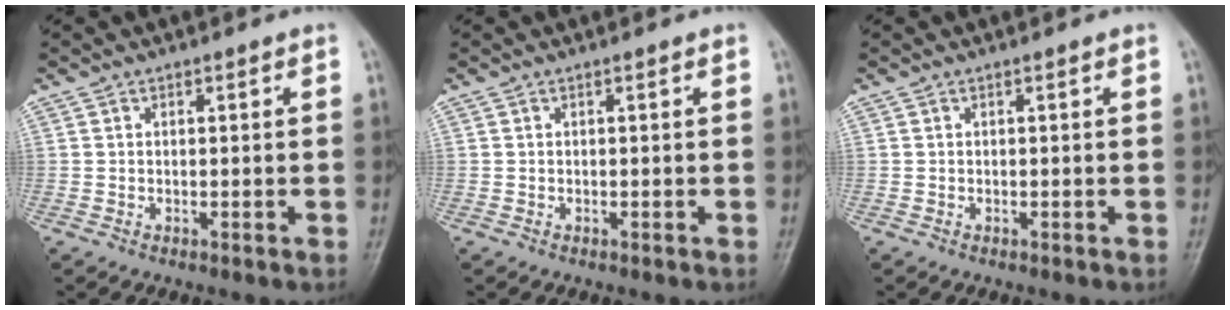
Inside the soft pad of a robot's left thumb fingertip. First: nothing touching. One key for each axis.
{"total": 0.0}
{"total": 0.0}